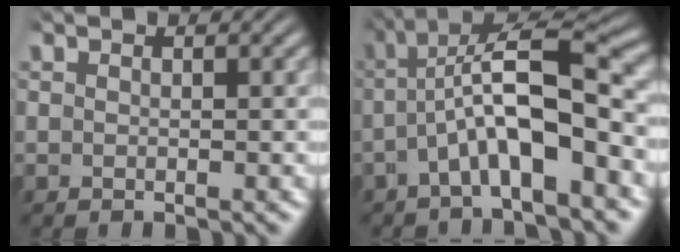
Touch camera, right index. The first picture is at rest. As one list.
[{"total": 7.3, "force": [-0.1, 2.7, 6.7], "torque": [-0.116, -0.005, 0.001]}]